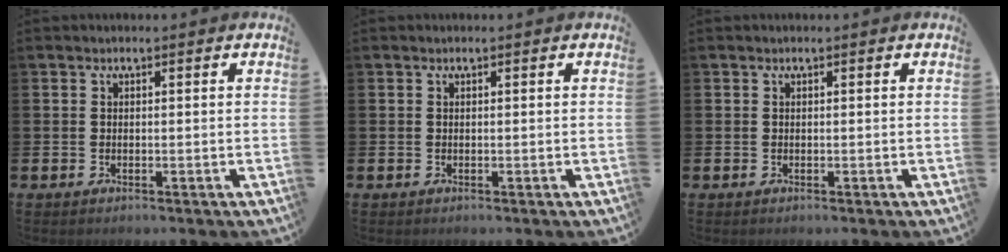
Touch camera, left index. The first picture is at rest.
{"total": 0.0}
{"total": 0.0}